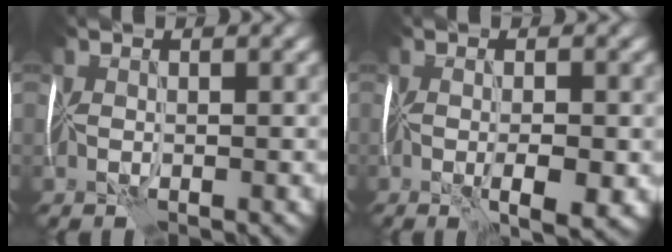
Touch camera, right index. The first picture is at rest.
{"total": 3.2, "force": [-0.8, 0.6, 3.0], "torque": [-0.055, -0.007, -0.014]}